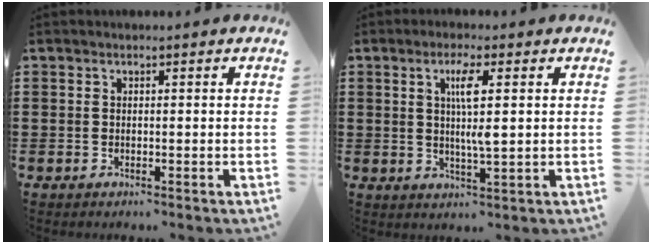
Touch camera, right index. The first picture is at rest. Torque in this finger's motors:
{"motor_torque": [1.32, 0.81, 0.37, 0.13]}